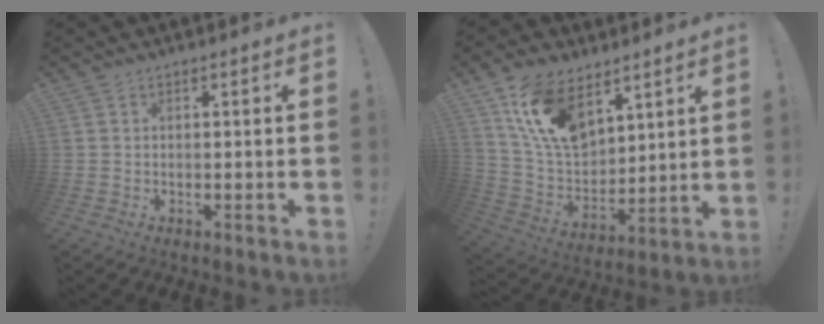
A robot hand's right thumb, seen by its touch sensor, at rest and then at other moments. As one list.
[{"total": 16.7, "force": [9.7, 10.0, 9.1], "torque": [-0.180, -0.051, 0.185]}]